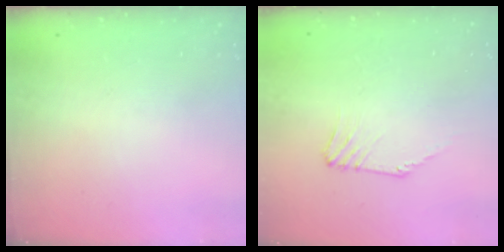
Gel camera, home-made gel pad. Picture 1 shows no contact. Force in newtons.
{"total": 1.3, "press": 1.2, "slide": 0.2}